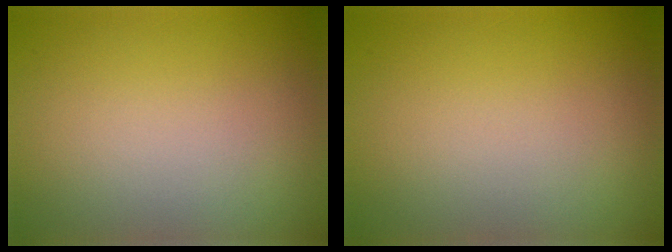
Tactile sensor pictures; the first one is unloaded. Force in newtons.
{"total": 0.0}